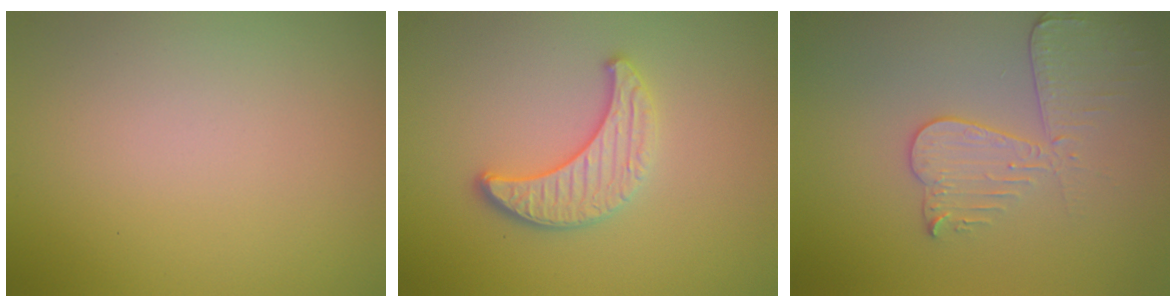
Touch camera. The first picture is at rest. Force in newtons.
{"total": 3.3, "press": 3.1, "slide": 1.0}
{"total": 3.4, "press": 3.3, "slide": 0.8}